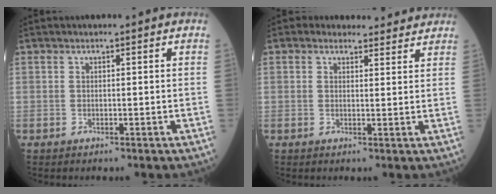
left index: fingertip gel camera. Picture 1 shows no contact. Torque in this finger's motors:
{"motor_torque": [0.79, -1.35, -0.31, 0.00]}